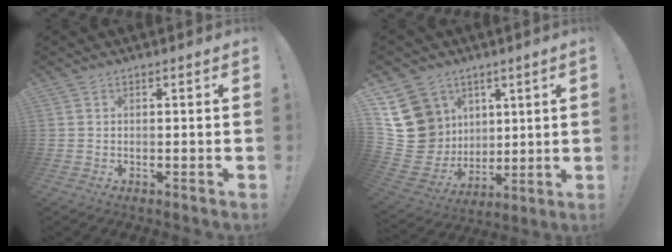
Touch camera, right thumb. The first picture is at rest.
{"total": 20.6, "force": [5.9, 17.6, 9.0], "torque": [-0.193, -0.039, 0.148]}